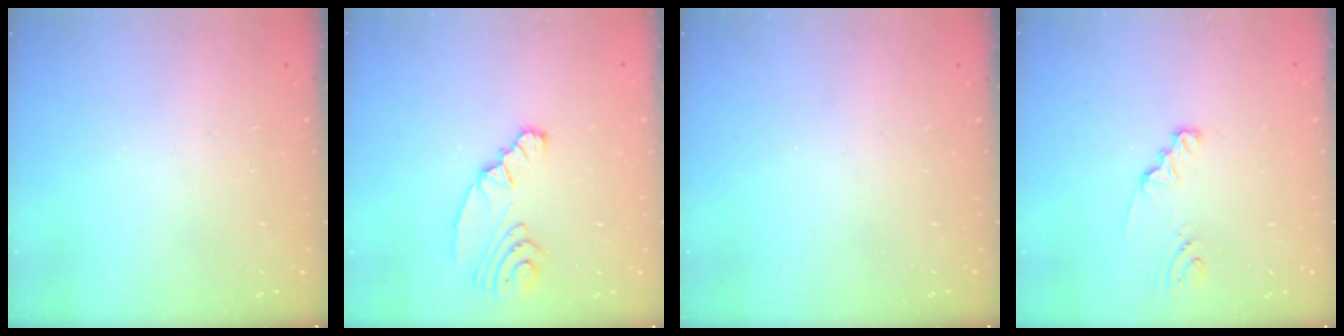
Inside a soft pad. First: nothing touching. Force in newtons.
{"total": 8.6, "press": 7.5, "slide": 4.2}
{"total": 0.0}
{"total": 2.2, "press": 2.2, "slide": 0.2}